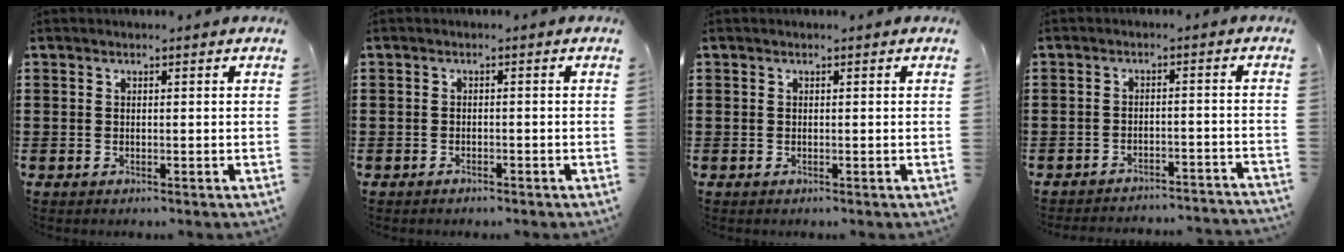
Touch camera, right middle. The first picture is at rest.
{"total": 0.8, "force": [-0.8, 0.1, 0.1], "torque": [-0.004, -0.001, -0.017]}
{"total": 0.0}
{"total": 2.9, "force": [-2.9, -0.2, 0.2], "torque": [-0.007, 0.001, -0.061]}